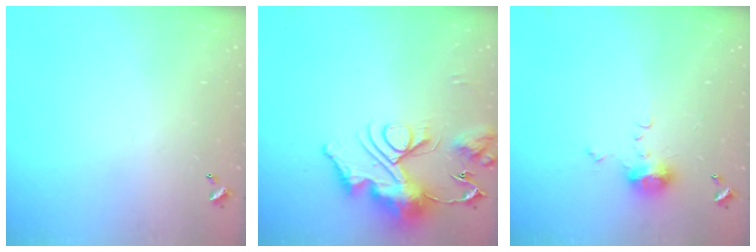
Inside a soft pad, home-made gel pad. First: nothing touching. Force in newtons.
{"total": 17.1, "press": 17.1, "slide": 1.7}
{"total": 6.2, "press": 6.2, "slide": 0.7}